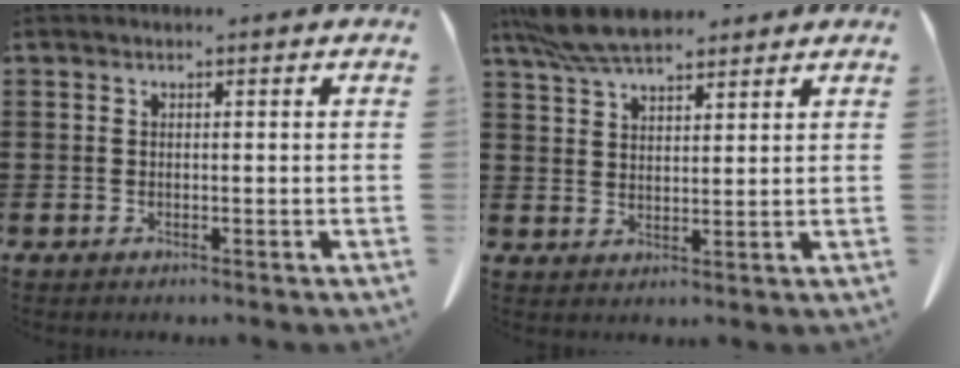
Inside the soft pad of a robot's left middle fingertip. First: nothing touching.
{"total": 7.3, "force": [6.2, 1.8, 3.4], "torque": [-0.085, -0.012, 0.118]}